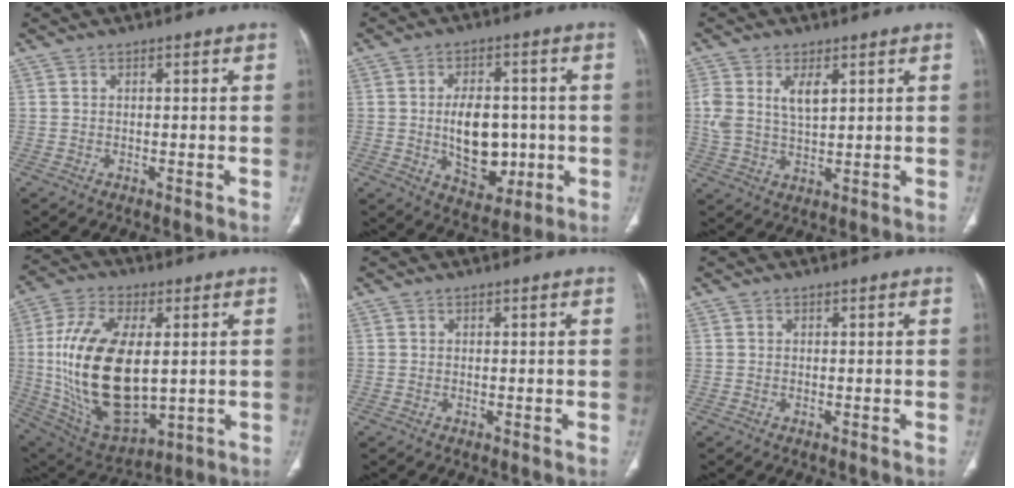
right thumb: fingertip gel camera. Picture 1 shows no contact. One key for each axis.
{"total": 12.2, "fx": -0.9, "fy": 7.8, "fz": 9.3, "tx": -0.111, "ty": 0.004, "tz": -0.001}
{"total": 6.7, "fx": 2.3, "fy": 3.4, "fz": 5.4, "tx": -0.106, "ty": -0.004, "tz": 0.053}
{"total": 23.6, "fx": 1.0, "fy": 12.4, "fz": 20.1, "tx": -0.387, "ty": -0.016, "tz": 0.035}
{"total": 0.0}
{"total": 0.0}